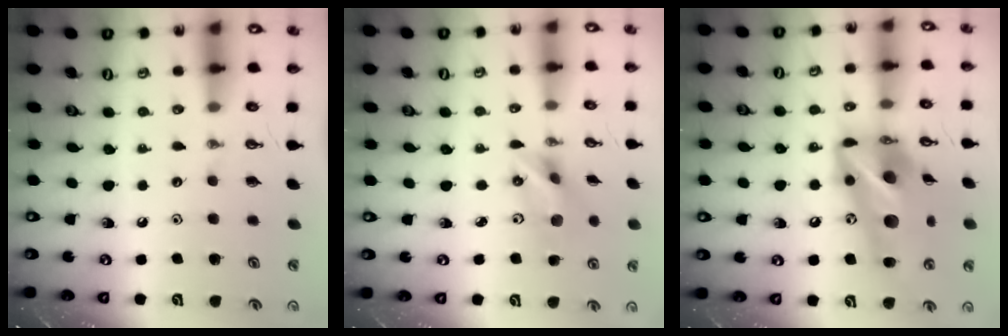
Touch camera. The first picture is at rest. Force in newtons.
{"total": 7.9, "press": 7.4, "slide": 2.8}
{"total": 19.9, "press": 19.6, "slide": 3.1}